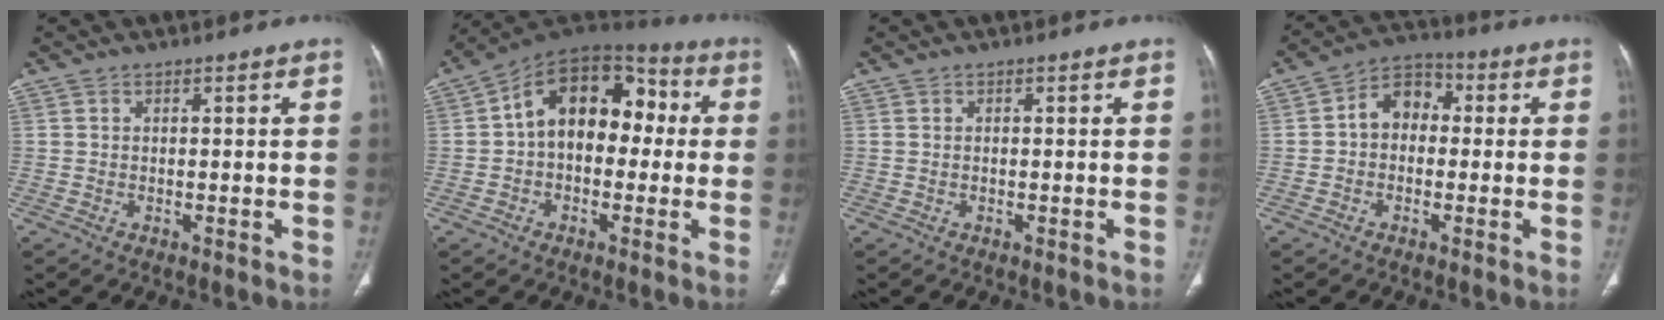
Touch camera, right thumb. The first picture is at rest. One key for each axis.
{"total": 15.6, "fx": 0.8, "fy": 10.6, "fz": 11.4, "tx": -0.123, "ty": 0.053, "tz": -0.002}
{"total": 0.0}
{"total": 7.3, "fx": 0.0, "fy": 5.7, "fz": 4.6, "tx": -0.051, "ty": 0.026, "tz": -0.016}